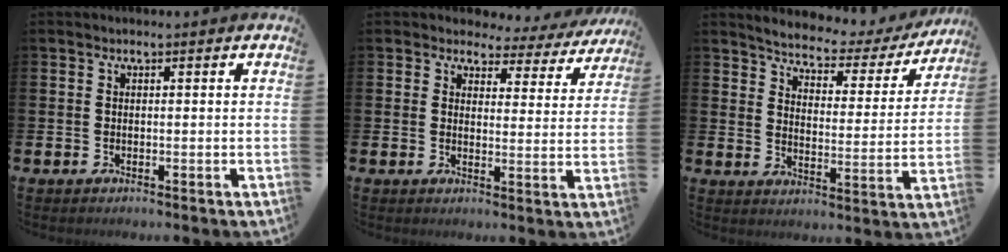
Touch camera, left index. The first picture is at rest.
{"total": 2.8, "force": [2.3, 1.6, 0.3], "torque": [-0.014, -0.024, 0.032]}
{"total": 4.7, "force": [4.4, 1.2, 1.1], "torque": [-0.043, -0.037, 0.066]}